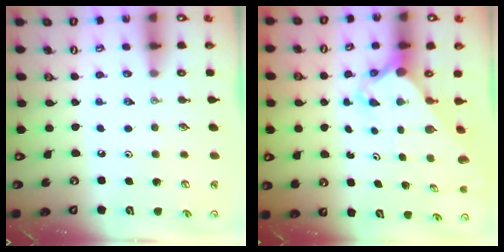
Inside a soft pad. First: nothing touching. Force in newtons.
{"total": 2.6, "press": 2.6, "slide": 0.2}